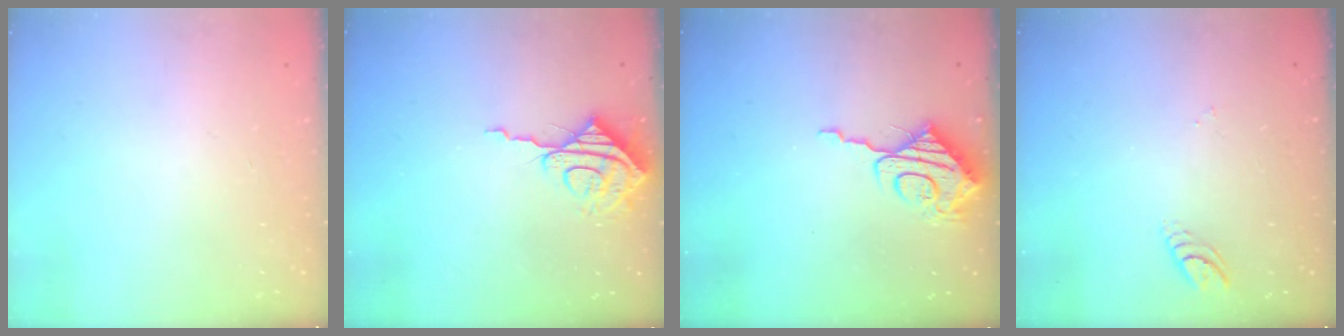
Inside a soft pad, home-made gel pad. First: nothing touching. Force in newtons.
{"total": 9.7, "press": 9.7, "slide": 1.0}
{"total": 10.0, "press": 10.0, "slide": 0.4}
{"total": 4.0, "press": 4.0, "slide": 0.2}